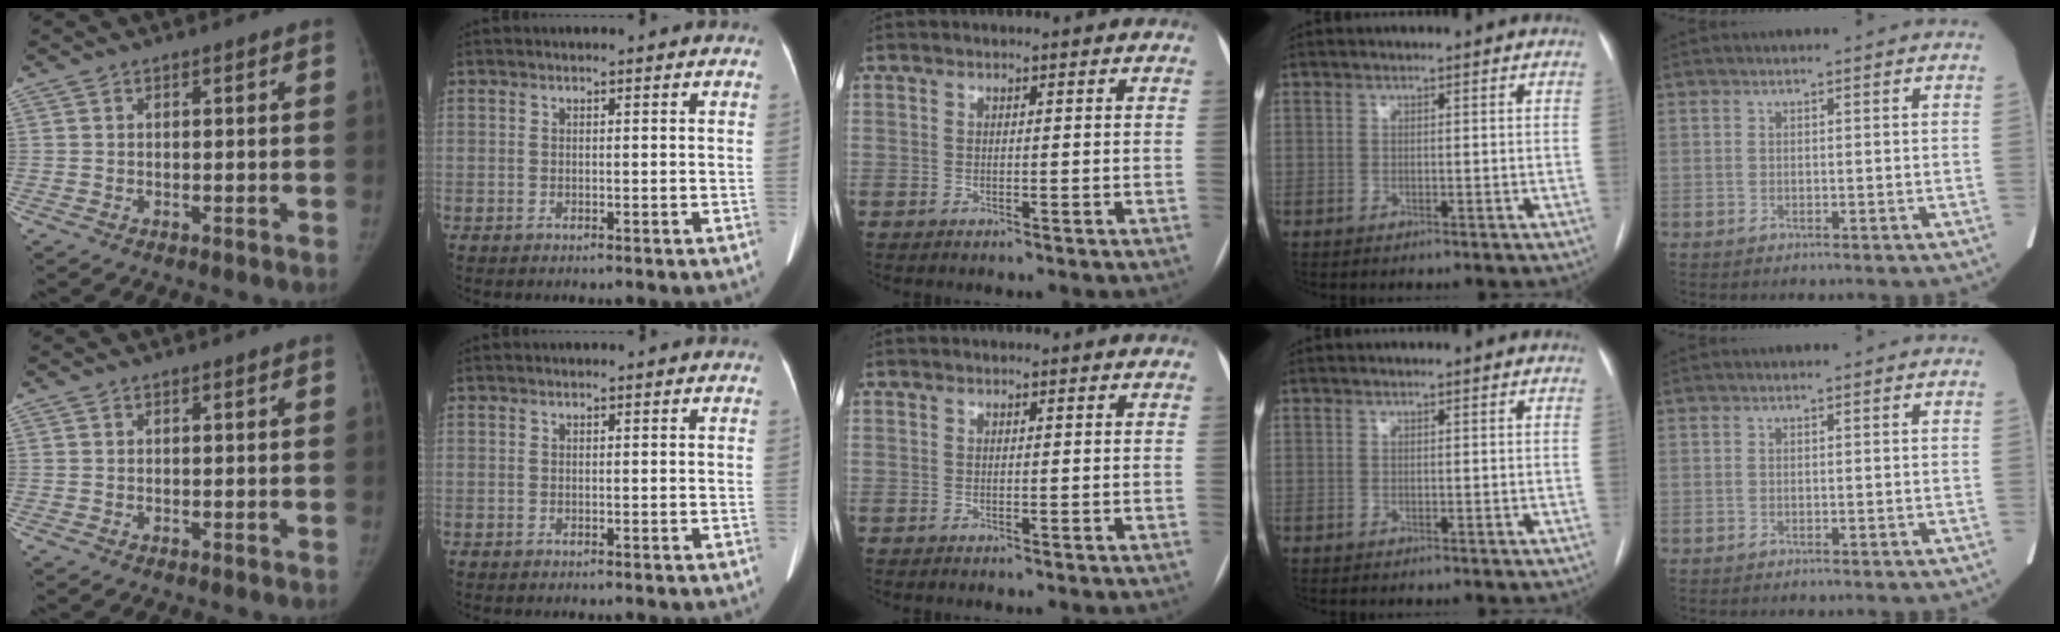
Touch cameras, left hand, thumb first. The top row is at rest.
{}